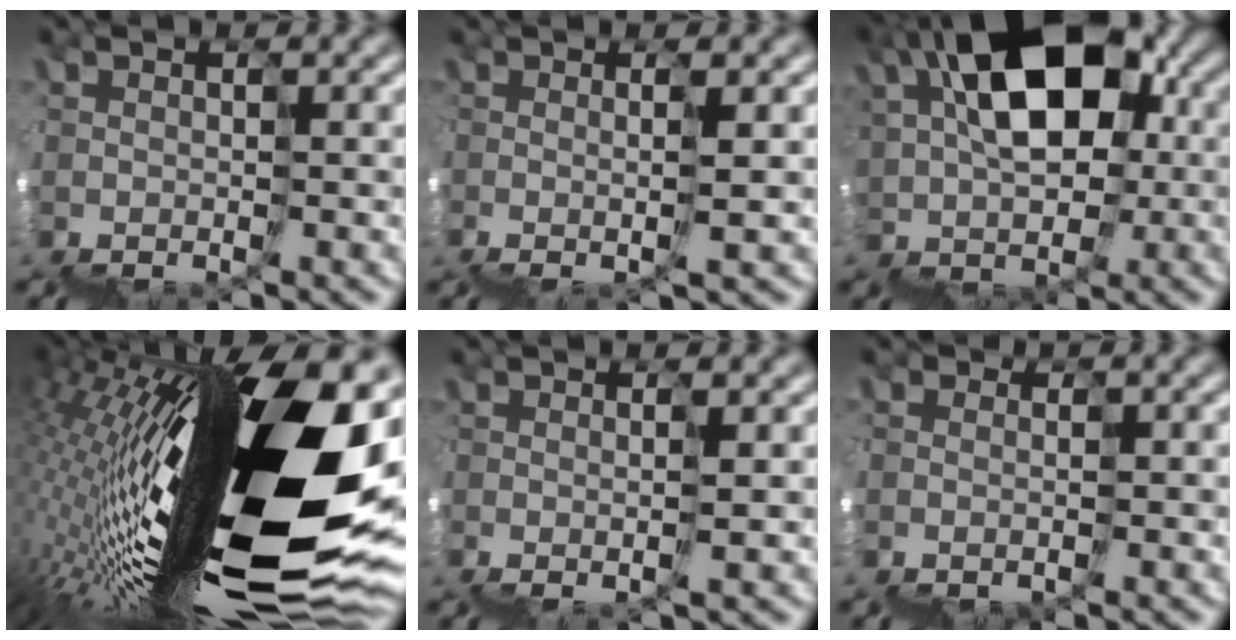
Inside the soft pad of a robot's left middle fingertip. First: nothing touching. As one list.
[{"total": 2.3, "force": [2.1, -0.8, 0.4], "torque": [0.017, 0.024, 0.032]}, {"total": 9.6, "force": [5.4, 5.7, 5.6], "torque": [-0.063, 0.051, 0.080]}, {"total": 15.0, "force": [1.2, 3.2, 14.6], "torque": [-0.244, 0.036, 0.003]}, {"total": 1.8, "force": [1.6, -0.8, 0.1], "torque": [0.021, 0.017, 0.026]}, {"total": 1.6, "force": [-1.1, 0.8, -0.8], "torque": [0.028, 0.018, -0.014]}]